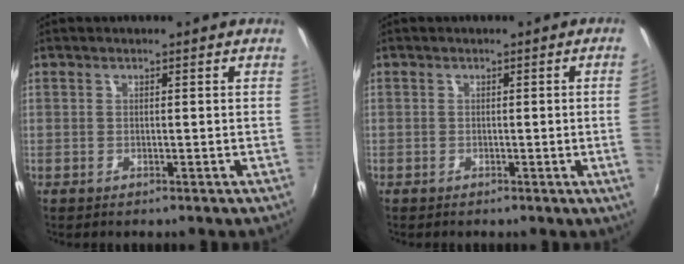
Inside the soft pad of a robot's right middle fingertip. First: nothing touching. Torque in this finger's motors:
{"motor_torque": [1.06, -1.08, -0.07, -0.21]}